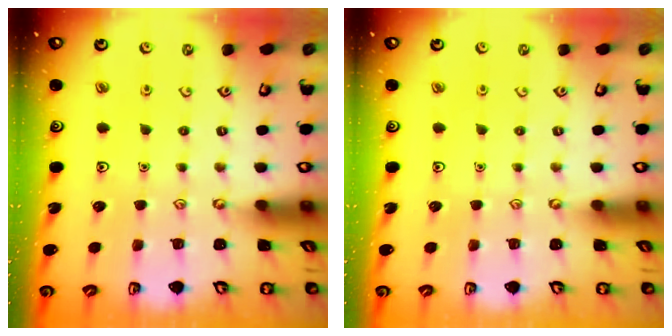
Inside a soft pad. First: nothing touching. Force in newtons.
{"total": 0.0}